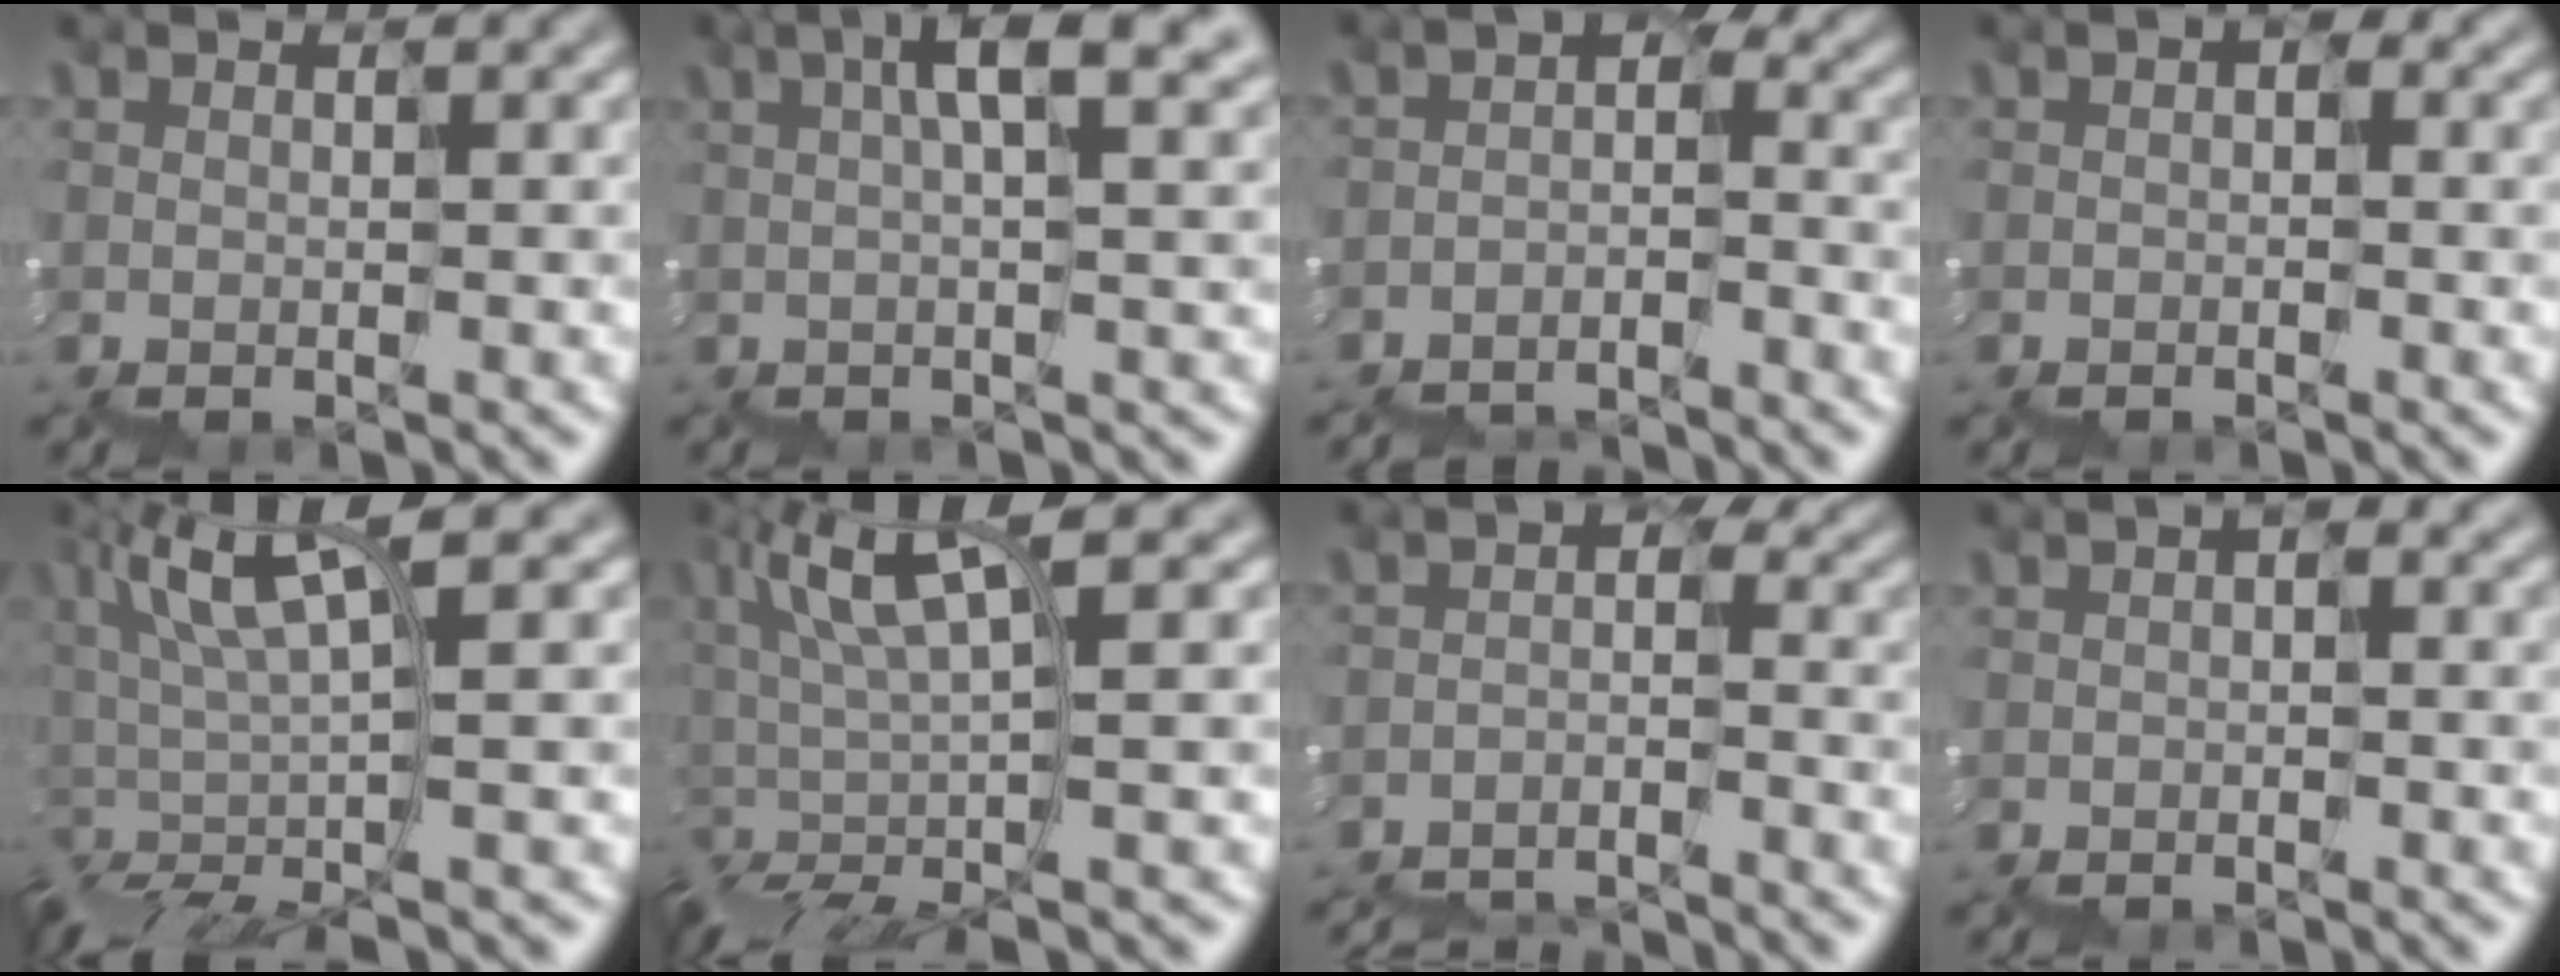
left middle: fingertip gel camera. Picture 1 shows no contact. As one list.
[{"total": 6.2, "force": [2.4, 1.9, 5.4], "torque": [-0.079, 0.016, 0.040]}, {"total": 4.2, "force": [-3.7, 1.5, 1.3], "torque": [-0.040, -0.009, -0.059]}, {"total": 0.8, "force": [-0.2, 0.5, 0.7], "torque": [-0.014, -0.001, -0.001]}, {"total": 5.5, "force": [1.2, 1.0, 5.3], "torque": [-0.117, 0.011, 0.019]}, {"total": 6.0, "force": [1.0, 1.2, 5.8], "torque": [-0.125, 0.014, 0.012]}, {"total": 4.5, "force": [-4.1, 1.3, 1.3], "torque": [-0.034, -0.010, -0.062]}, {"total": 0.9, "force": [-0.2, 0.3, 0.8], "torque": [-0.014, 0.000, 0.000]}]